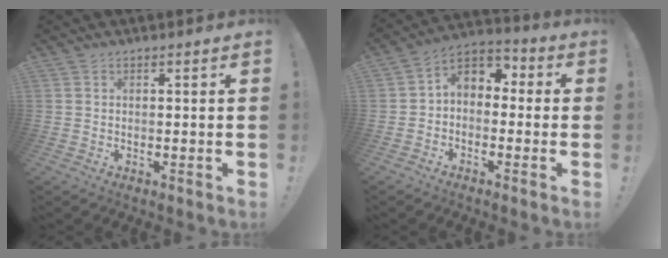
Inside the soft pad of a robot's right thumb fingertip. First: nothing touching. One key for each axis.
{"total": 5.9, "fx": -0.5, "fy": 4.7, "fz": 3.5, "tx": -0.056, "ty": 0.012, "tz": -0.002}